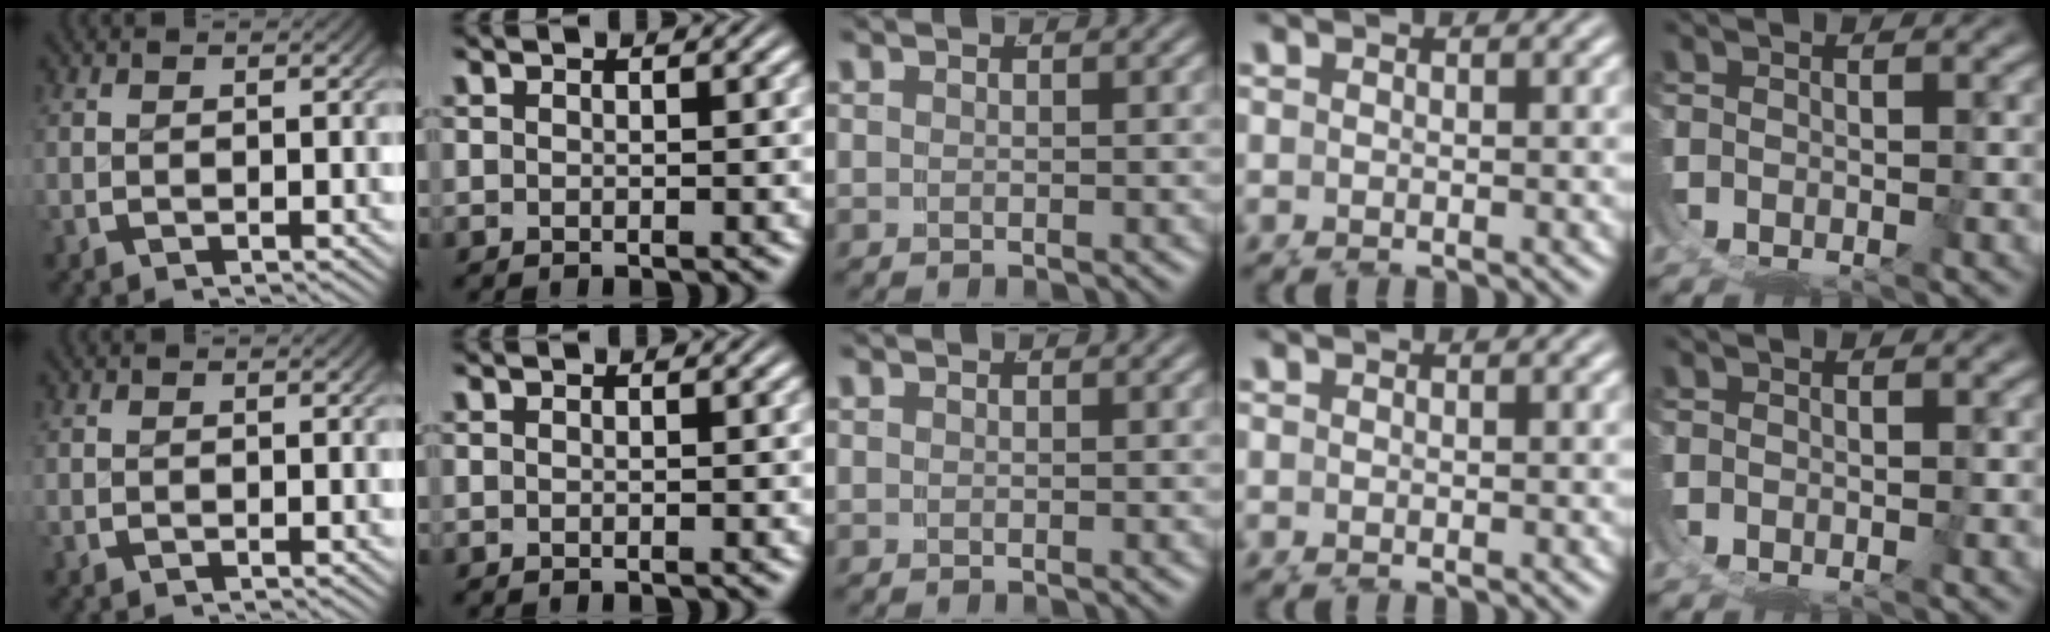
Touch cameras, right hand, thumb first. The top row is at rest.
{}